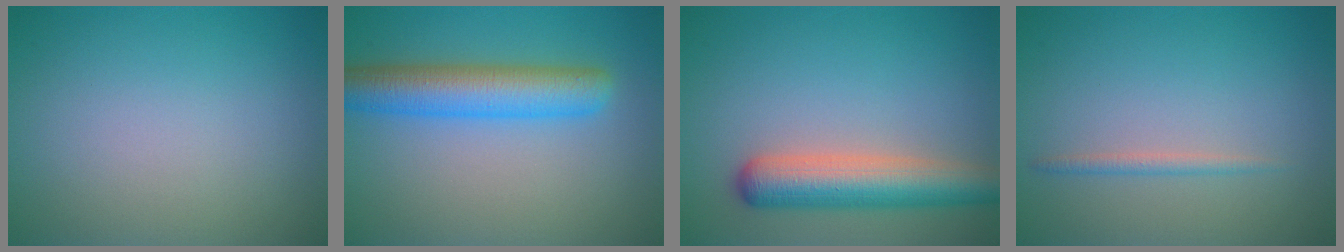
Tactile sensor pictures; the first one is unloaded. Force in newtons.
{"total": 6.1, "press": 6.1, "slide": 0.1}
{"total": 5.9, "press": 5.9, "slide": 0.3}
{"total": 1.1, "press": 1.1, "slide": 0.0}